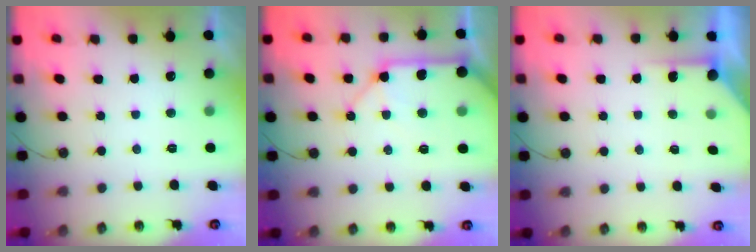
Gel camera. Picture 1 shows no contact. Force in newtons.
{"total": 13.0, "press": 12.9, "slide": 1.8}
{"total": 3.2, "press": 3.2, "slide": 0.3}